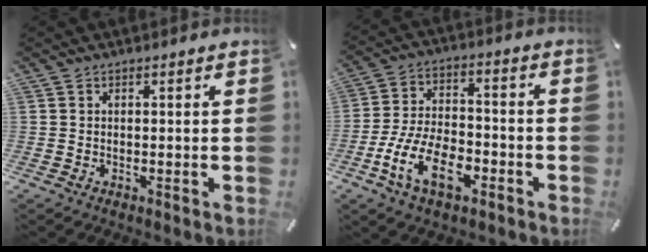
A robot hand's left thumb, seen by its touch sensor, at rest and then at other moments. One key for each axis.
{"total": 14.0, "fx": -6.8, "fy": 7.8, "fz": 9.5, "tx": -0.195, "ty": 0.031, "tz": -0.122}